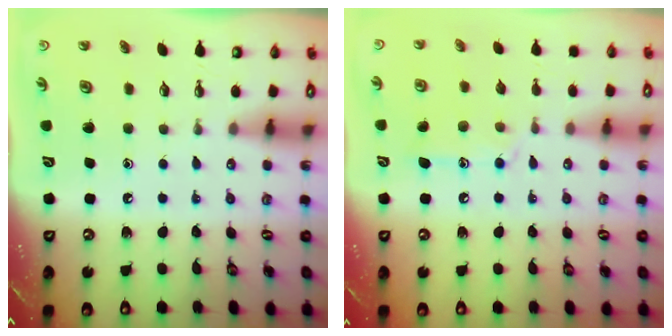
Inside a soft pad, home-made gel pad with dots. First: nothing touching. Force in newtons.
{"total": 11.9, "press": 11.9, "slide": 0.9}